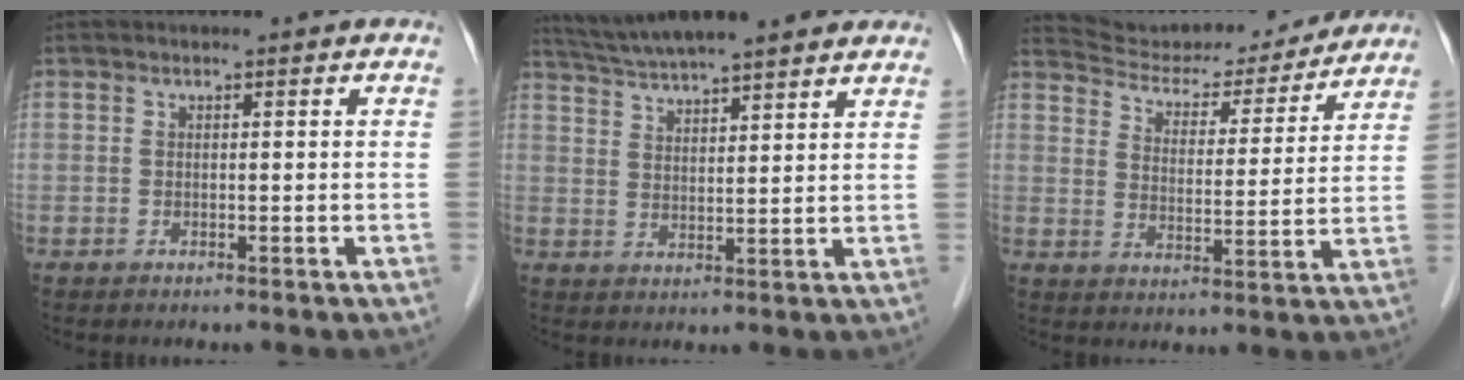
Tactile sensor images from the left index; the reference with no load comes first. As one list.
[{"total": 15.5, "force": [13.6, 1.7, 7.2], "torque": [-0.121, 0.034, 0.207]}, {"total": 17.6, "force": [16.8, 3.6, 4.2], "torque": [-0.057, -0.003, 0.233]}]